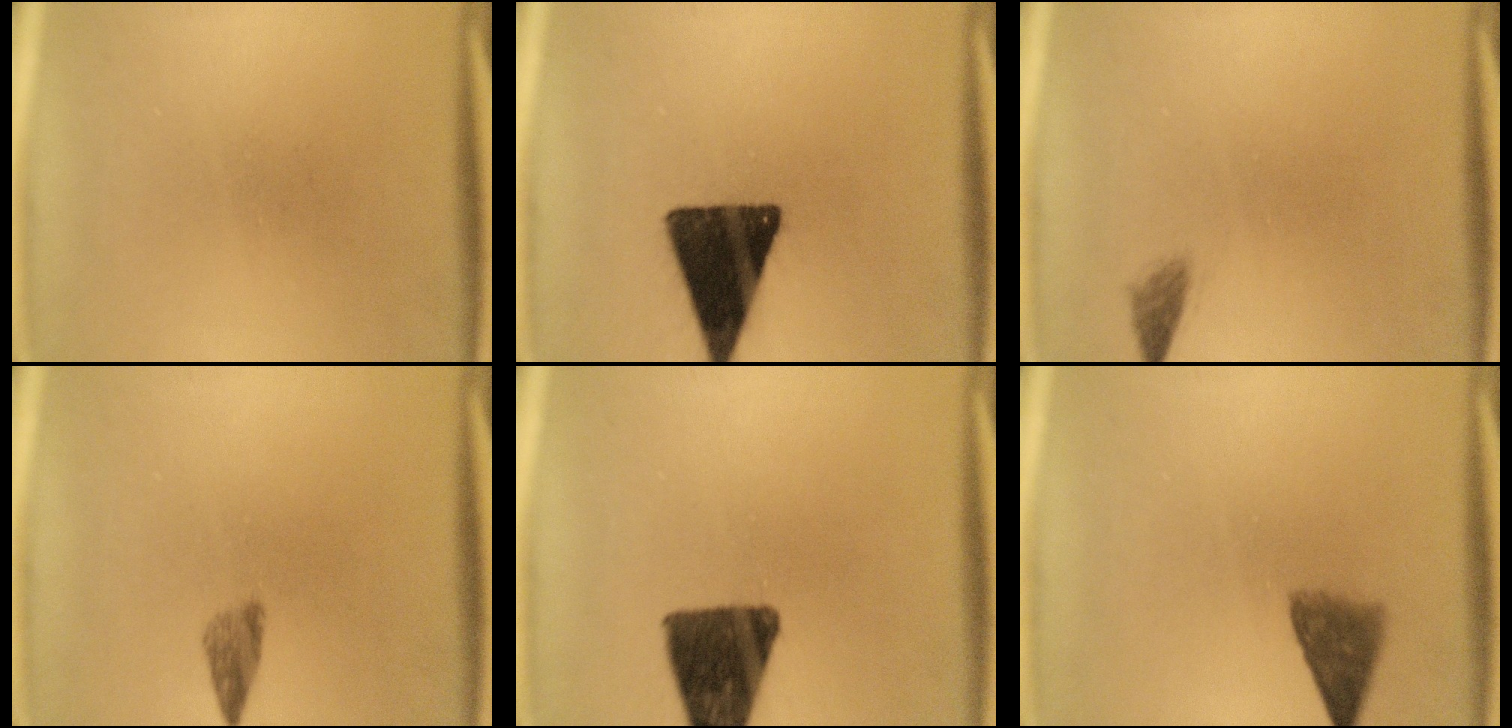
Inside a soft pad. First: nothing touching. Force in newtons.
{"total": 16.5}
{"total": 1.3}
{"total": 2.1}
{"total": 12.7}
{"total": 4.2}